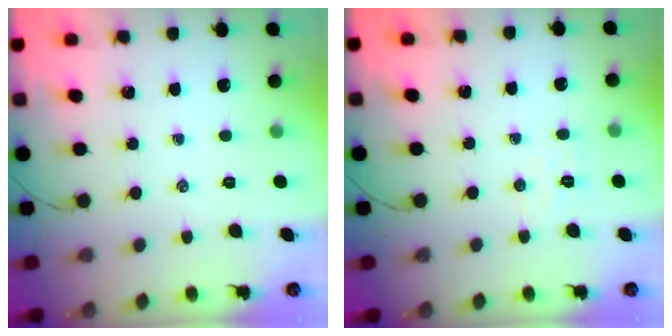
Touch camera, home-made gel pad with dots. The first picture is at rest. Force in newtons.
{"total": 3.8, "press": 3.7, "slide": 0.9}